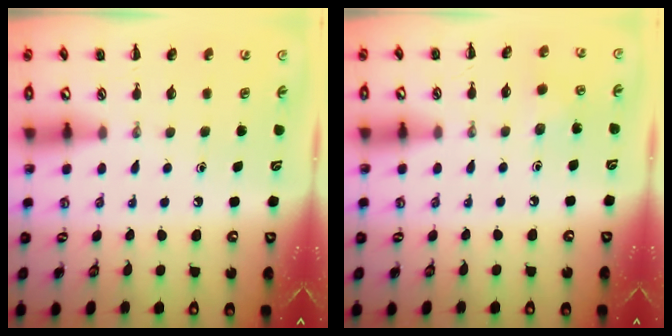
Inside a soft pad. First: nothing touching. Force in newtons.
{"total": 2.6, "press": 2.4, "slide": 0.9}